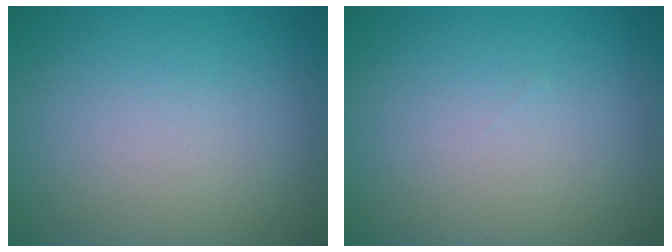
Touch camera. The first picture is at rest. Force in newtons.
{"total": 0.0}